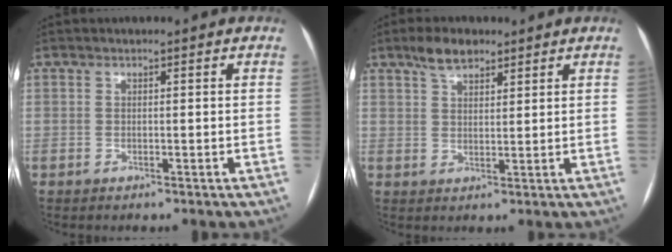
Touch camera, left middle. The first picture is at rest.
{"total": 4.6, "force": [3.4, 2.0, 2.3], "torque": [-0.046, 0.011, 0.063]}